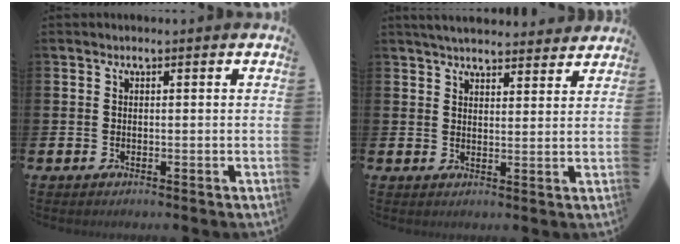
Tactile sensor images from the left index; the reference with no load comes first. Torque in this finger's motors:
{"motor_torque": [1.02, -1.11, 0.70, 0.12]}